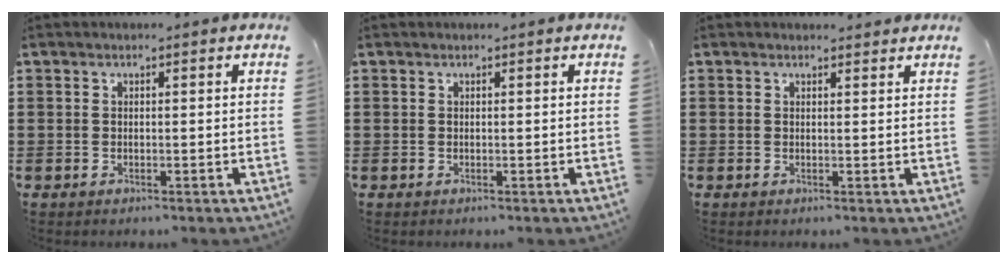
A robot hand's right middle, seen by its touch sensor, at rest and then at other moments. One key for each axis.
{"total": 0.0}
{"total": 0.9, "fx": 0.9, "fy": 0.1, "fz": 0.2, "tx": 0.002, "ty": -0.002, "tz": 0.015}